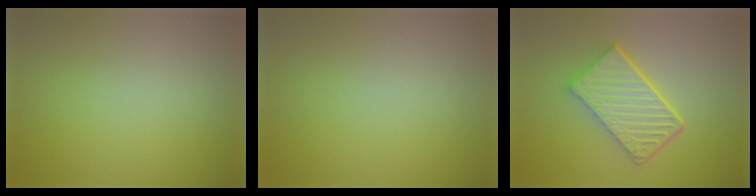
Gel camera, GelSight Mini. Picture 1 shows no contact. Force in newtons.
{"total": 0.0}
{"total": 6.2, "press": 4.5, "slide": 4.3}